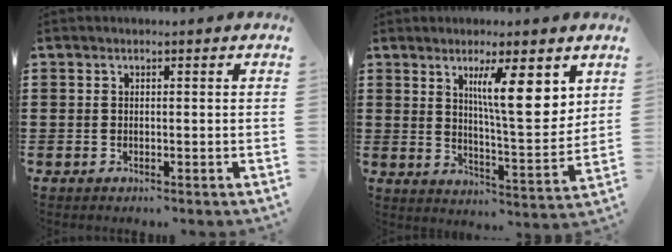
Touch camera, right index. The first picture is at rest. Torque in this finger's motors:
{"motor_torque": [0.50, 0.03, 0.29, 0.07]}